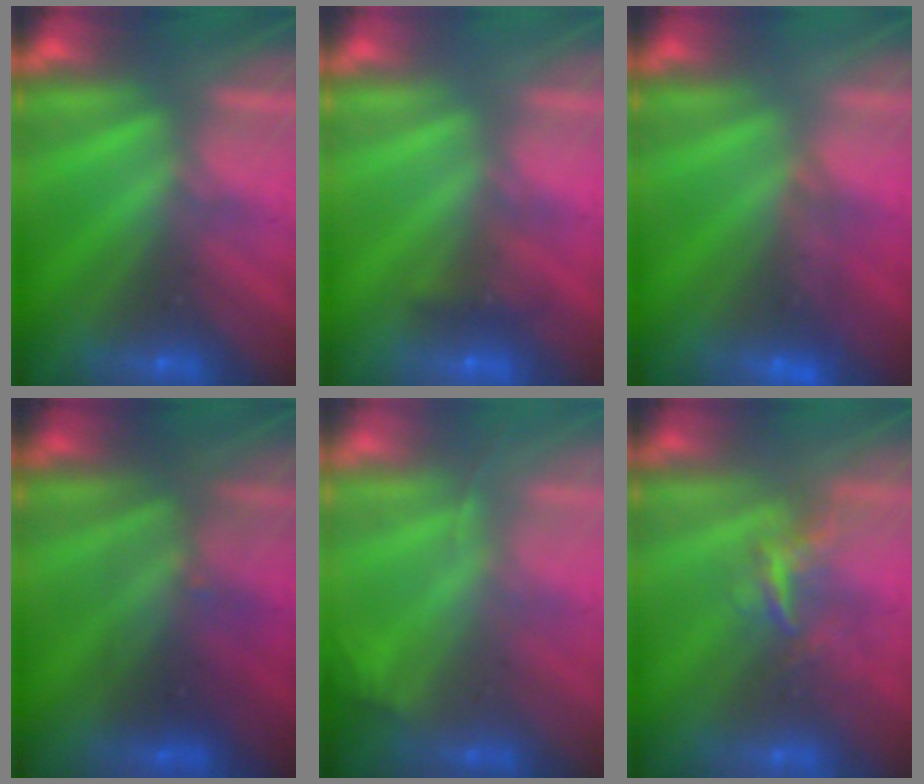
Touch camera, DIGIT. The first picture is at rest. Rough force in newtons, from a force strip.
{"total": 2.4}
{"total": 3.8}
{"total": 2.4}
{"total": 1.1}
{"total": 3.6}